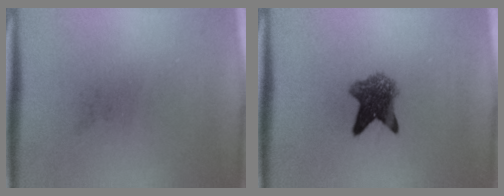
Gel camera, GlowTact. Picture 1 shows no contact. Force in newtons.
{"total": 5.7}